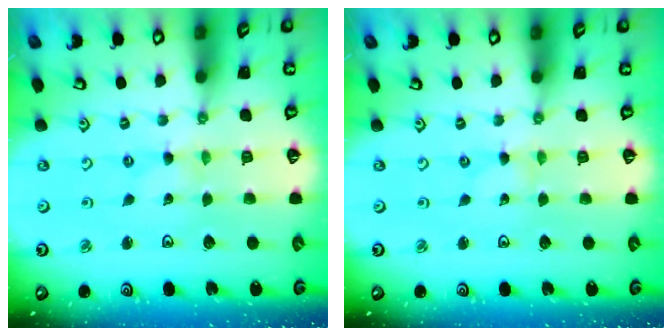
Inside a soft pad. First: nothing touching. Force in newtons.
{"total": 0.0}